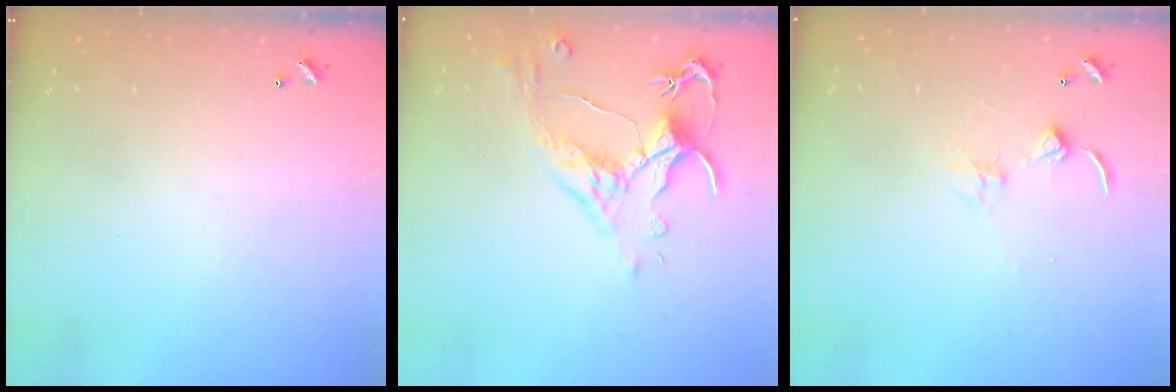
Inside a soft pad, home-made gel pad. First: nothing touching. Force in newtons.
{"total": 2.5, "press": 2.1, "slide": 1.2}
{"total": 1.4, "press": 1.3, "slide": 0.3}